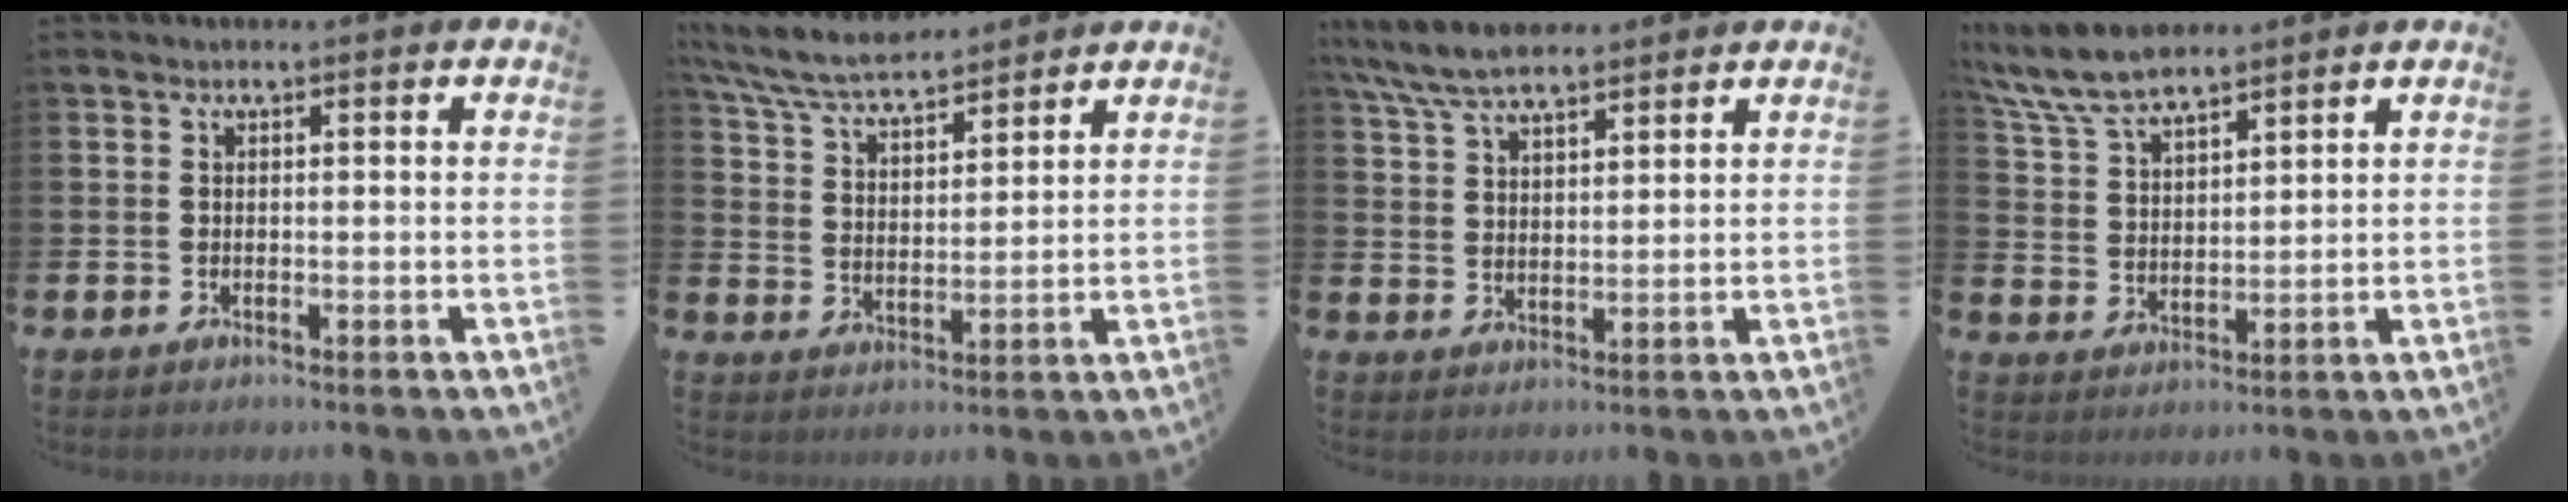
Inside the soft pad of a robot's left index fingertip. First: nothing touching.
{"total": 7.0, "force": [6.6, 1.2, 2.2], "torque": [-0.070, -0.031, 0.118]}
{"total": 7.2, "force": [6.6, 1.6, 2.3], "torque": [-0.071, -0.018, 0.124]}
{"total": 7.9, "force": [7.2, 1.7, 2.7], "torque": [-0.081, -0.021, 0.135]}